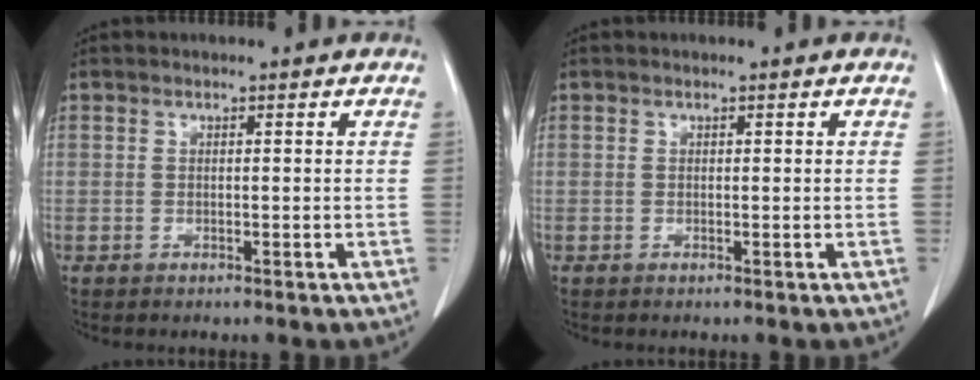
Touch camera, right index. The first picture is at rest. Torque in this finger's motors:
{"motor_torque": [0.03, -0.02, 0.04, 0.01]}